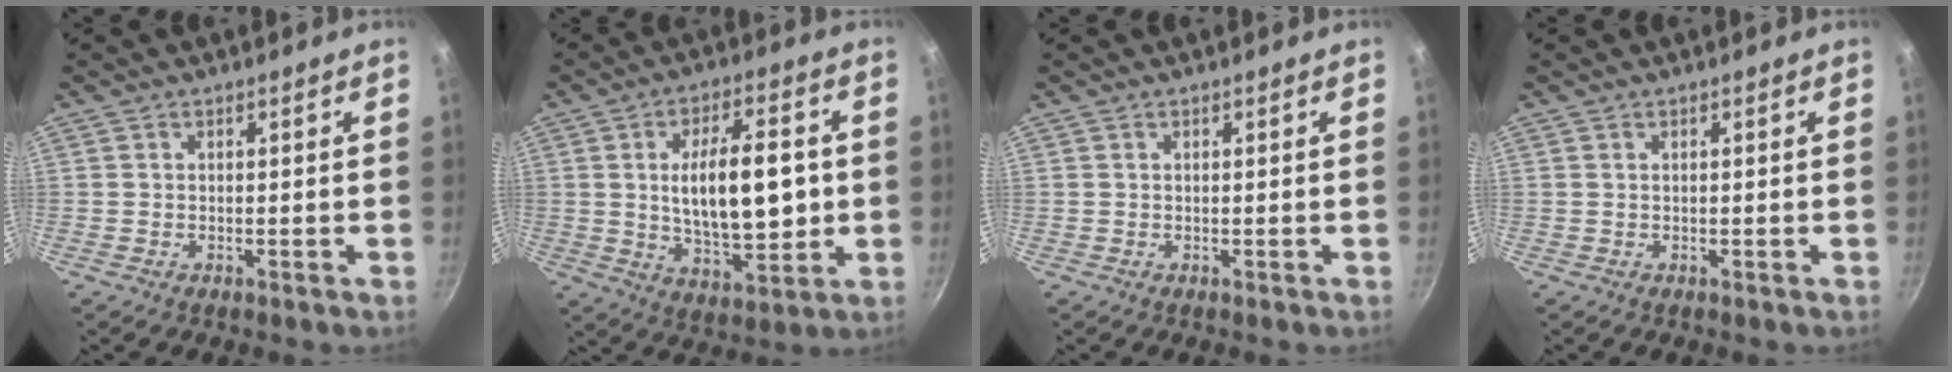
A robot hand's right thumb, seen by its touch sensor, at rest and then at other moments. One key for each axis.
{"total": 15.6, "fx": 0.9, "fy": 7.1, "fz": 13.9, "tx": -0.204, "ty": -0.004, "tz": 0.020}
{"total": 0.0}
{"total": 0.0}